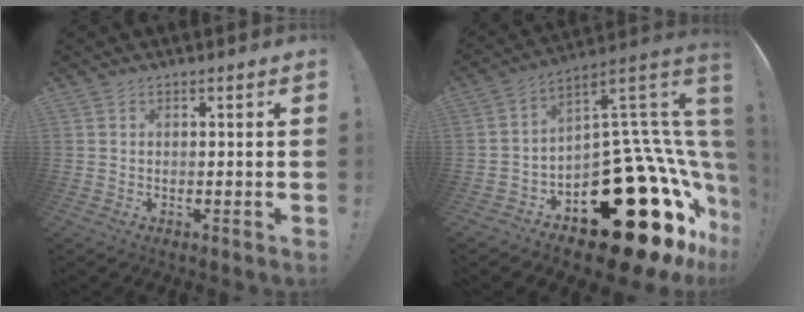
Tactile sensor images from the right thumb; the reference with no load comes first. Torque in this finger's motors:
{"motor_torque": [2.85, 2.16, 1.38, -1.39, 0.52]}